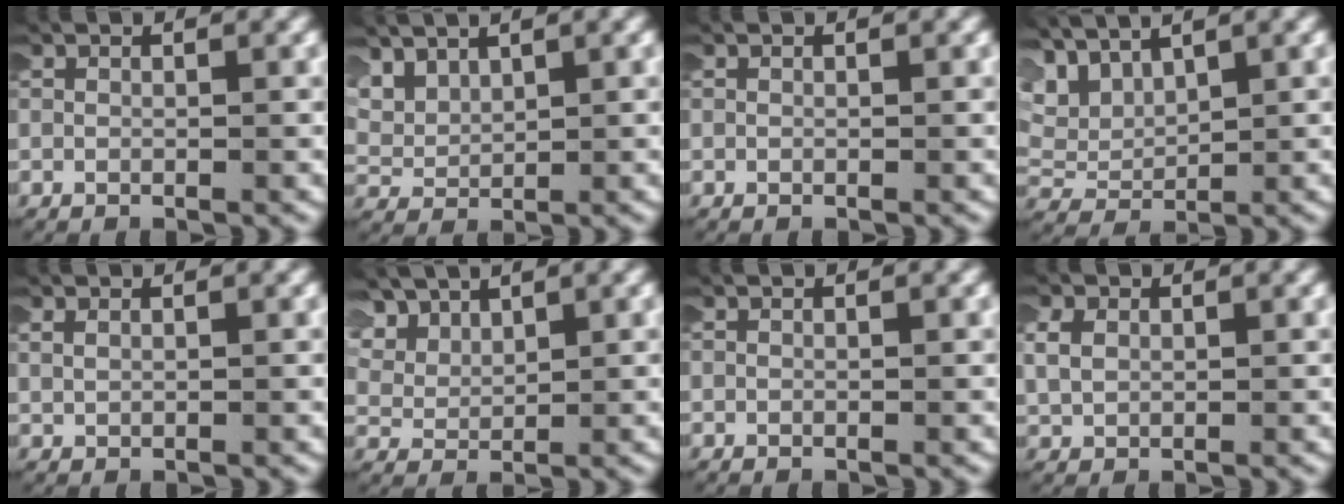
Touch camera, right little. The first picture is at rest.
{"total": 4.5, "force": [2.7, 2.9, 2.1], "torque": [-0.051, 0.003, 0.048]}
{"total": 0.0}
{"total": 7.1, "force": [2.5, 5.4, 3.8], "torque": [-0.100, -0.005, 0.045]}
{"total": 0.9, "force": [0.8, 0.2, 0.4], "torque": [-0.008, 0.004, 0.018]}
{"total": 4.8, "force": [3.1, 2.9, 2.3], "torque": [-0.057, 0.005, 0.055]}
{"total": 0.0}
{"total": 2.4, "force": [0.8, 1.9, 1.3], "torque": [-0.040, -0.001, 0.020]}